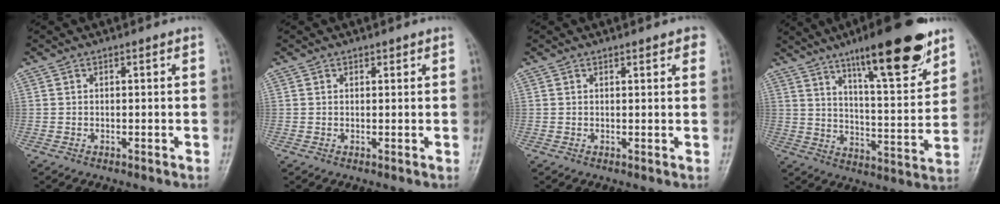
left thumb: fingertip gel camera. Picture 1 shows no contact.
{"total": 0.7, "force": [0.5, 0.4, 0.1], "torque": [0.004, -0.003, 0.006]}
{"total": 2.7, "force": [1.9, 1.0, 1.7], "torque": [-0.007, -0.002, 0.020]}
{"total": 19.6, "force": [12.6, 4.3, 14.4], "torque": [-0.186, -0.064, 0.199]}